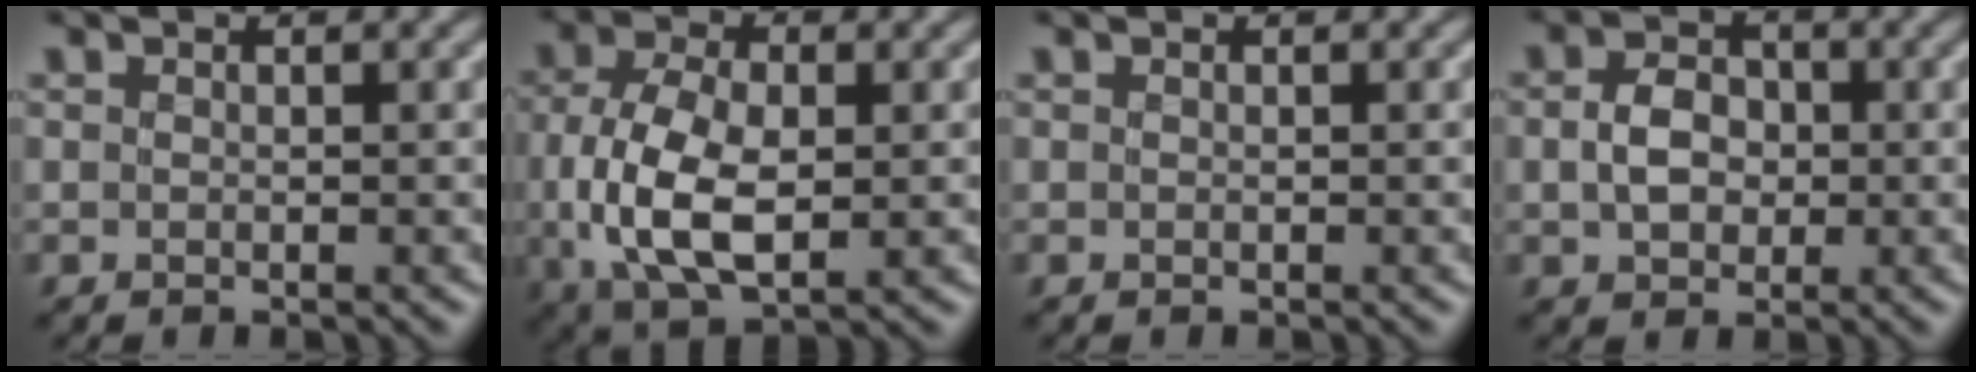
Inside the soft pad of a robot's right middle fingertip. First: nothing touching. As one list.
[{"total": 7.6, "force": [-1.1, 4.2, 6.2], "torque": [-0.130, -0.012, -0.018]}, {"total": 0.0}, {"total": 3.3, "force": [-0.3, 2.6, 1.9], "torque": [-0.042, -0.001, -0.010]}]